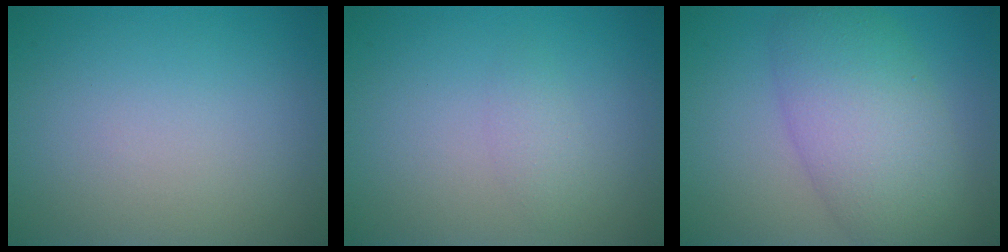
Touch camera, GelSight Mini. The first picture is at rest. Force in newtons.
{"total": 1.1, "press": 1.1, "slide": 0.1}
{"total": 7.5, "press": 7.5, "slide": 0.2}